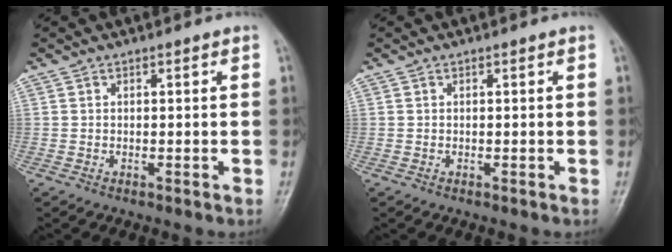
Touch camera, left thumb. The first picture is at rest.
{"total": 0.0}